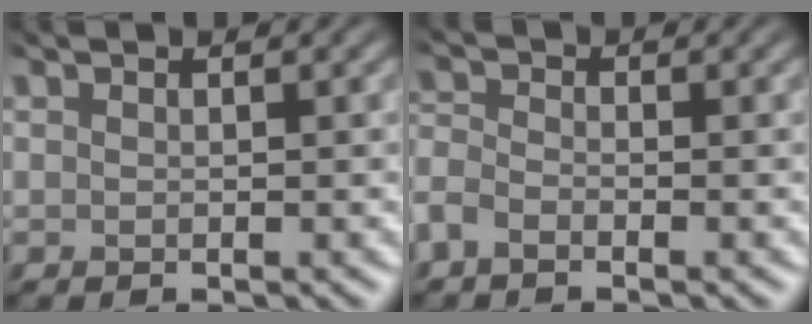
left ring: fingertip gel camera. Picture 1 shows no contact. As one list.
[{"total": 2.4, "force": [-2.3, 0.3, 0.0], "torque": [-0.016, -0.006, -0.042]}]